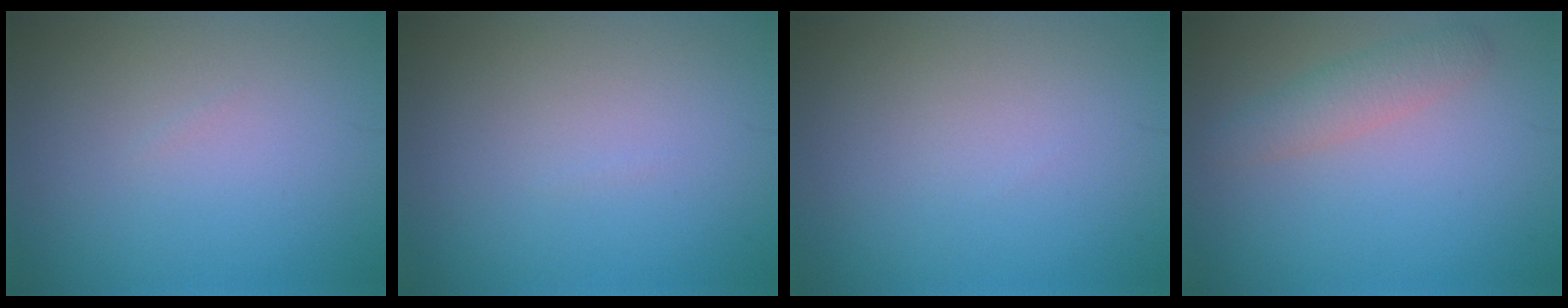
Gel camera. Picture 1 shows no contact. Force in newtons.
{"total": 0.0}
{"total": 0.0}
{"total": 2.4, "press": 2.3, "slide": 0.1}